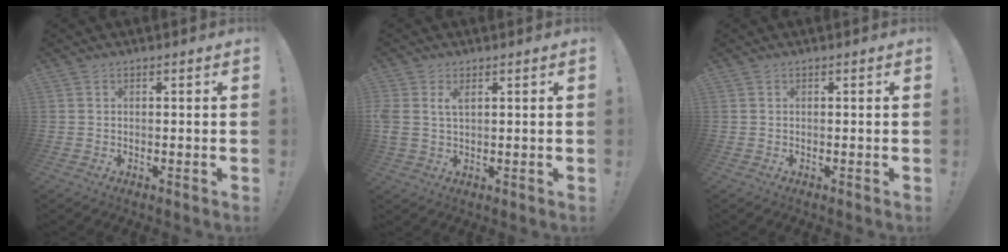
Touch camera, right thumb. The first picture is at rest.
{"total": 3.3, "force": [1.5, 1.7, 2.3], "torque": [-0.045, -0.003, 0.028]}
{"total": 0.0}